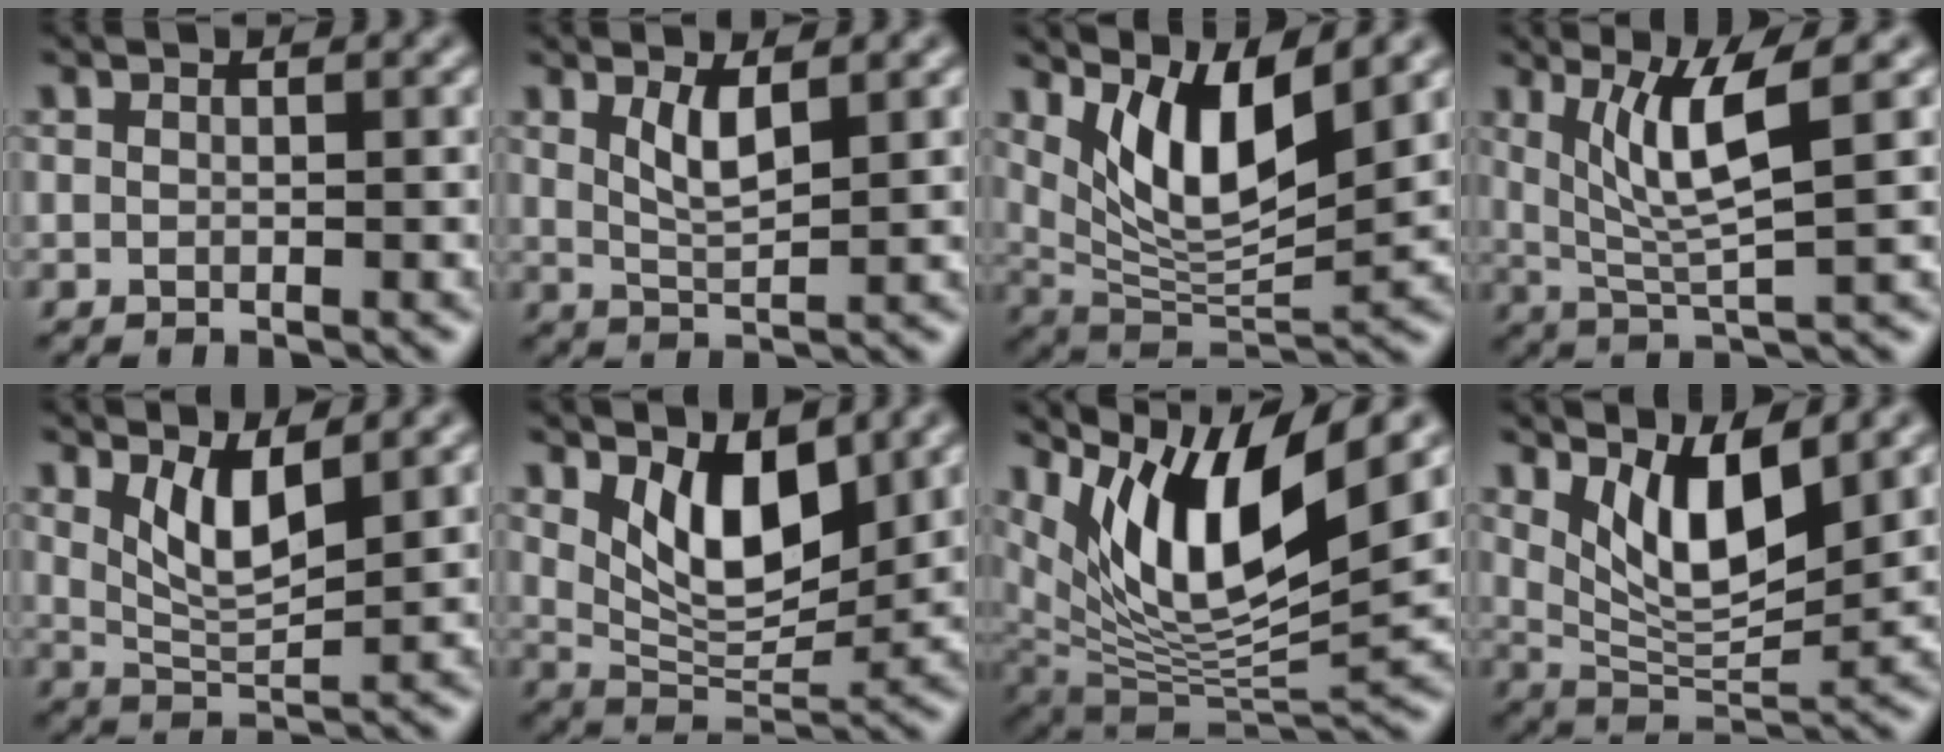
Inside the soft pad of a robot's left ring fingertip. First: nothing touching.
{"total": 2.6, "force": [1.3, 0.7, 2.1], "torque": [-0.042, -0.008, 0.029]}
{"total": 7.5, "force": [3.7, 2.5, 6.1], "torque": [-0.112, -0.020, 0.072]}
{"total": 5.5, "force": [2.0, 0.8, 5.1], "torque": [-0.101, -0.008, 0.043]}
{"total": 4.0, "force": [2.0, 1.2, 3.3], "torque": [-0.068, -0.012, 0.043]}
{"total": 6.1, "force": [2.7, 2.9, 4.7], "torque": [-0.088, -0.015, 0.049]}
{"total": 11.2, "force": [6.0, 3.6, 8.8], "torque": [-0.159, -0.004, 0.120]}
{"total": 6.4, "force": [2.9, 2.3, 5.2], "torque": [-0.096, -0.018, 0.058]}